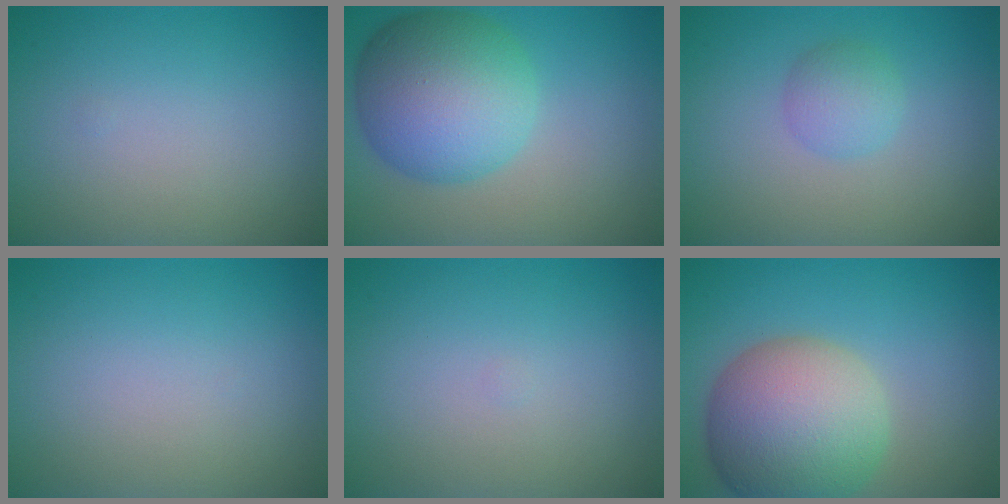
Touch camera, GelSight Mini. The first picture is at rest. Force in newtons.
{"total": 9.9, "press": 9.9, "slide": 0.2}
{"total": 2.1, "press": 2.1, "slide": 0.1}
{"total": 0.0}
{"total": 0.0}
{"total": 10.4, "press": 10.4, "slide": 0.9}